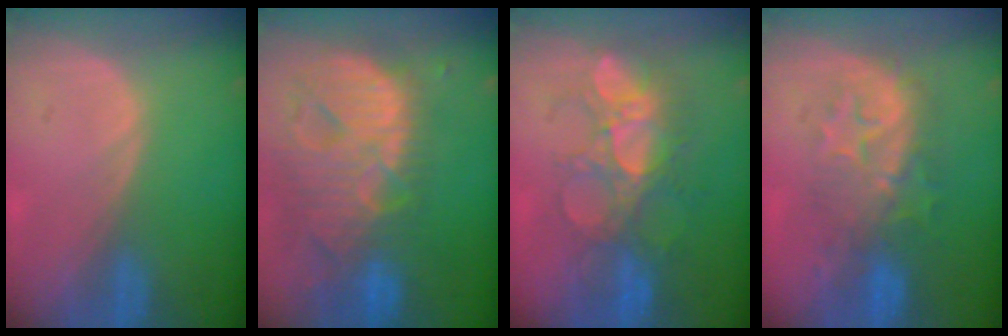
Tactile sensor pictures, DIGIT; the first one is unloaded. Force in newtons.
{"total": 13.8, "press": 11.8, "slide": 7.1}
{"total": 8.8, "press": 8.5, "slide": 2.3}
{"total": 8.4, "press": 8.3, "slide": 1.4}